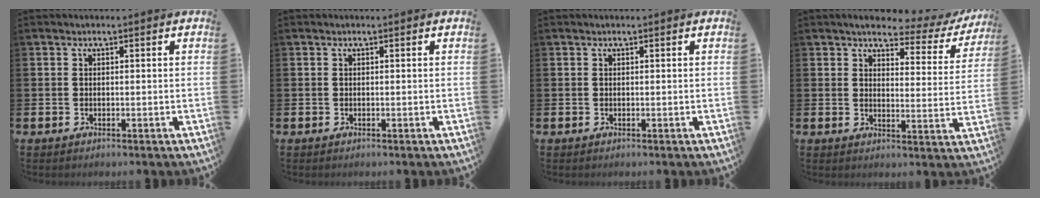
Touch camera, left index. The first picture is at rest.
{"total": 0.0}
{"total": 0.0}
{"total": 3.7, "force": [3.2, 1.4, 1.3], "torque": [-0.025, -0.031, 0.043]}